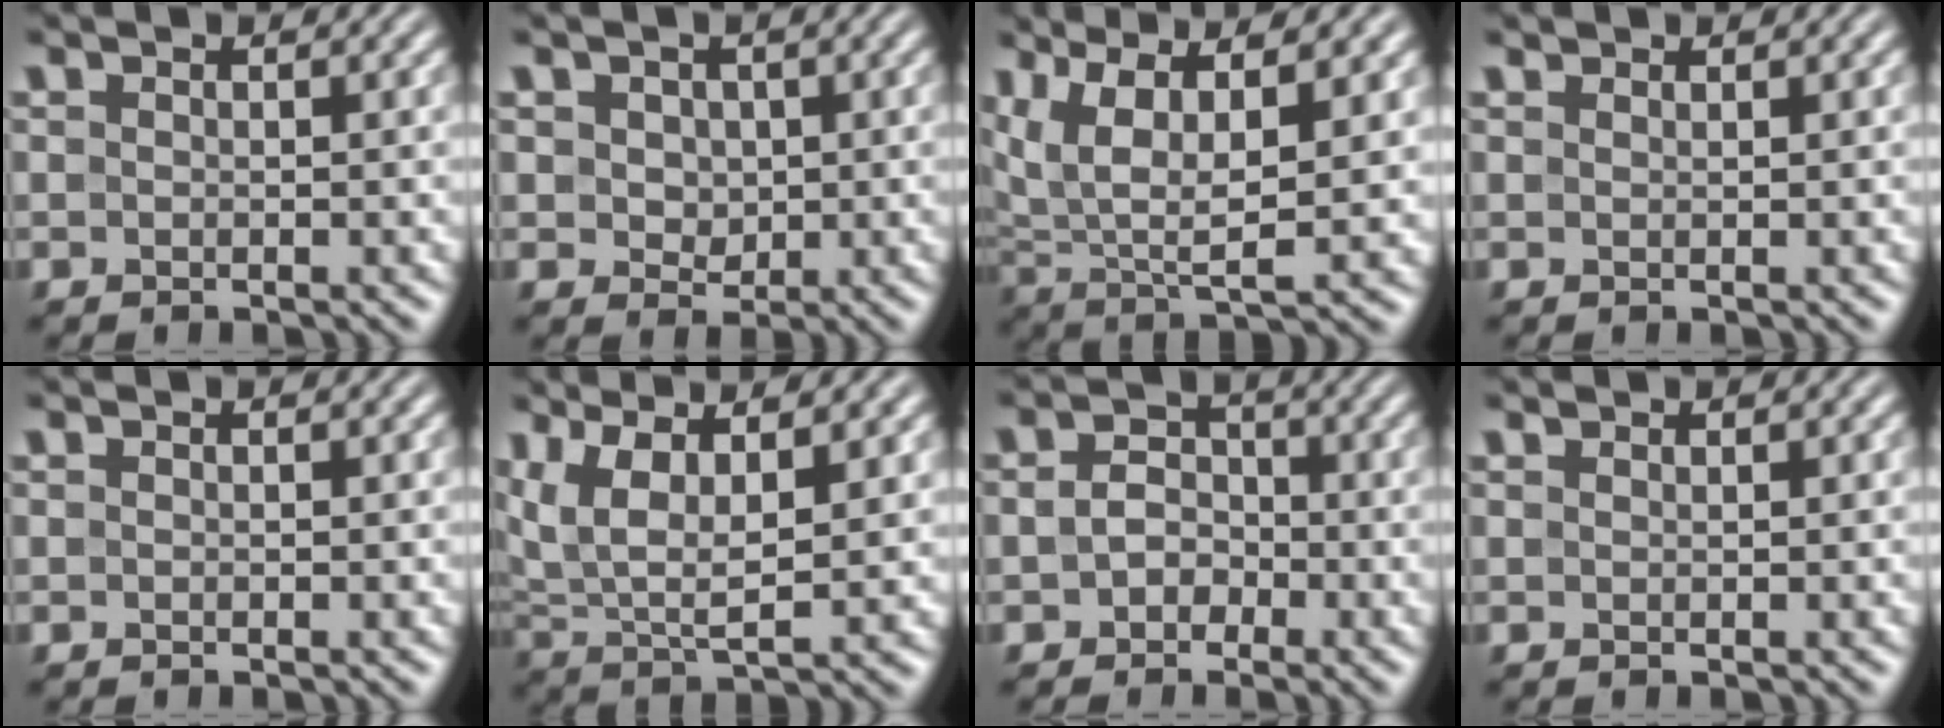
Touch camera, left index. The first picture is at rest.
{"total": 2.8, "force": [0.8, 2.2, 1.5], "torque": [-0.032, 0.012, 0.012]}
{"total": 7.0, "force": [3.1, 2.5, 5.8], "torque": [-0.124, -0.001, 0.061]}
{"total": 1.0, "force": [0.9, 0.1, 0.2], "torque": [-0.009, -0.005, 0.008]}
{"total": 0.0}
{"total": 5.6, "force": [2.5, 2.2, 4.5], "torque": [-0.100, -0.001, 0.051]}
{"total": 2.3, "force": [-0.7, 1.9, 1.1], "torque": [-0.018, 0.006, -0.020]}
{"total": 0.6, "force": [0.6, 0.1, 0.1], "torque": [-0.006, -0.005, 0.006]}